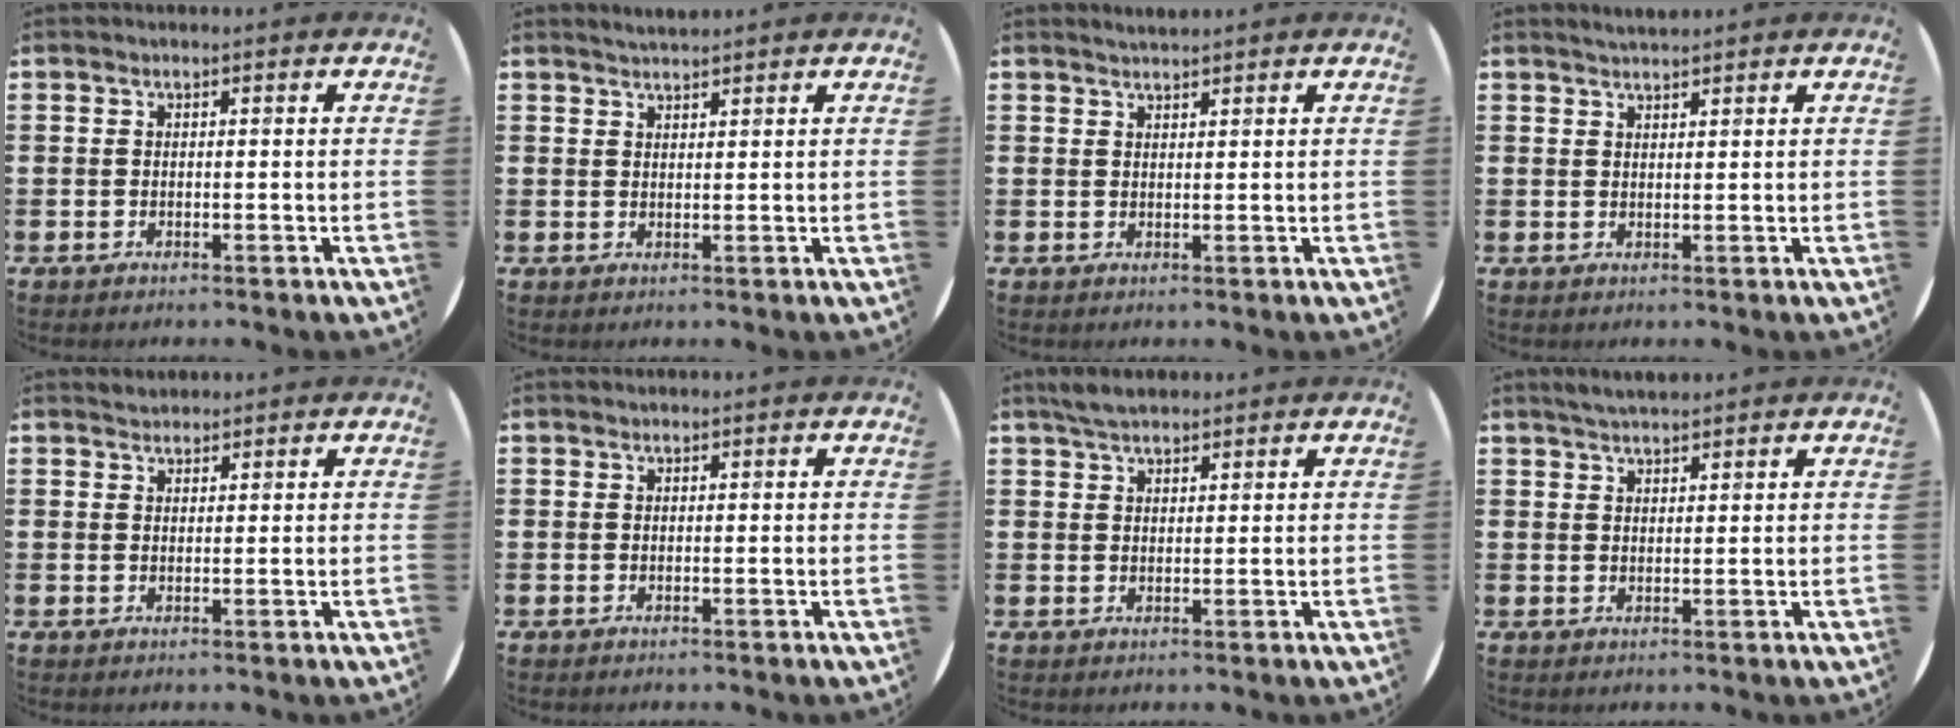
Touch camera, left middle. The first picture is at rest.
{"total": 1.6, "force": [1.6, 0.1, 0.3], "torque": [-0.007, 0.003, 0.030]}
{"total": 1.3, "force": [1.3, 0.0, 0.2], "torque": [-0.004, 0.000, 0.024]}
{"total": 1.5, "force": [1.5, 0.0, 0.2], "torque": [-0.006, 0.002, 0.028]}
{"total": 1.3, "force": [1.2, 0.3, 0.0], "torque": [0.007, -0.001, 0.022]}
{"total": 0.0}
{"total": 3.2, "force": [2.7, 1.1, 1.2], "torque": [-0.029, 0.006, 0.052]}
{"total": 2.4, "force": [2.3, 0.4, 0.6], "torque": [-0.017, 0.002, 0.043]}